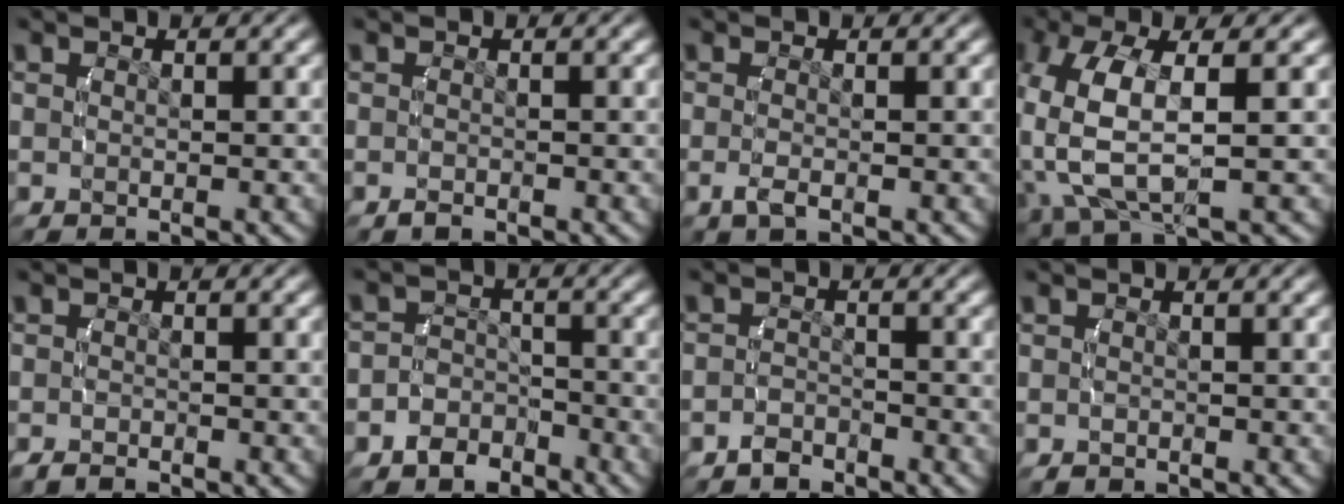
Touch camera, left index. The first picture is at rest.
{"total": 0.7, "force": [-0.6, -0.4, 0.1], "torque": [-0.008, -0.003, -0.010]}
{"total": 1.6, "force": [-0.7, 0.0, 1.4], "torque": [-0.035, -0.008, -0.009]}
{"total": 9.0, "force": [0.2, 5.4, 7.2], "torque": [-0.183, -0.023, 0.016]}
{"total": 1.1, "force": [-1.1, 0.2, 0.2], "torque": [-0.013, -0.006, -0.018]}
{"total": 4.7, "force": [-2.9, 3.5, 1.0], "torque": [-0.028, -0.014, -0.052]}
{"total": 2.0, "force": [-1.9, 0.8, 0.1], "torque": [-0.003, -0.008, -0.031]}
{"total": 0.5, "force": [-0.4, -0.3, -0.2], "torque": [-0.004, -0.003, -0.004]}